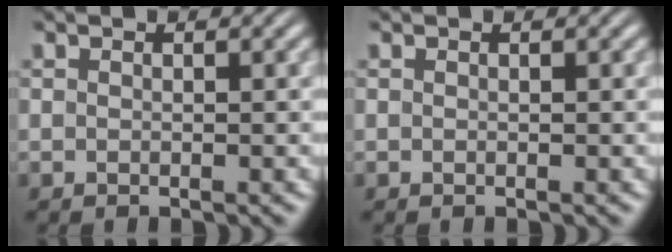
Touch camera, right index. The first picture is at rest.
{"total": 0.0}